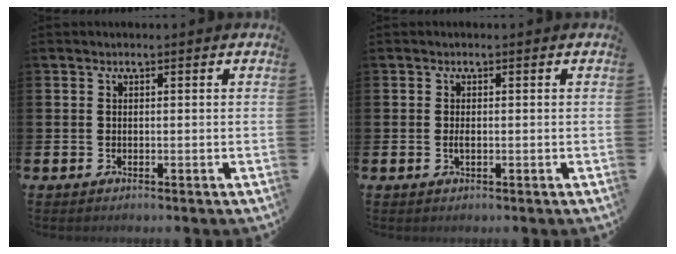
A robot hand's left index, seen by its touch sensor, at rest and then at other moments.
{"total": 0.9, "force": [-0.1, 0.3, 0.9], "torque": [-0.011, -0.003, -0.004]}